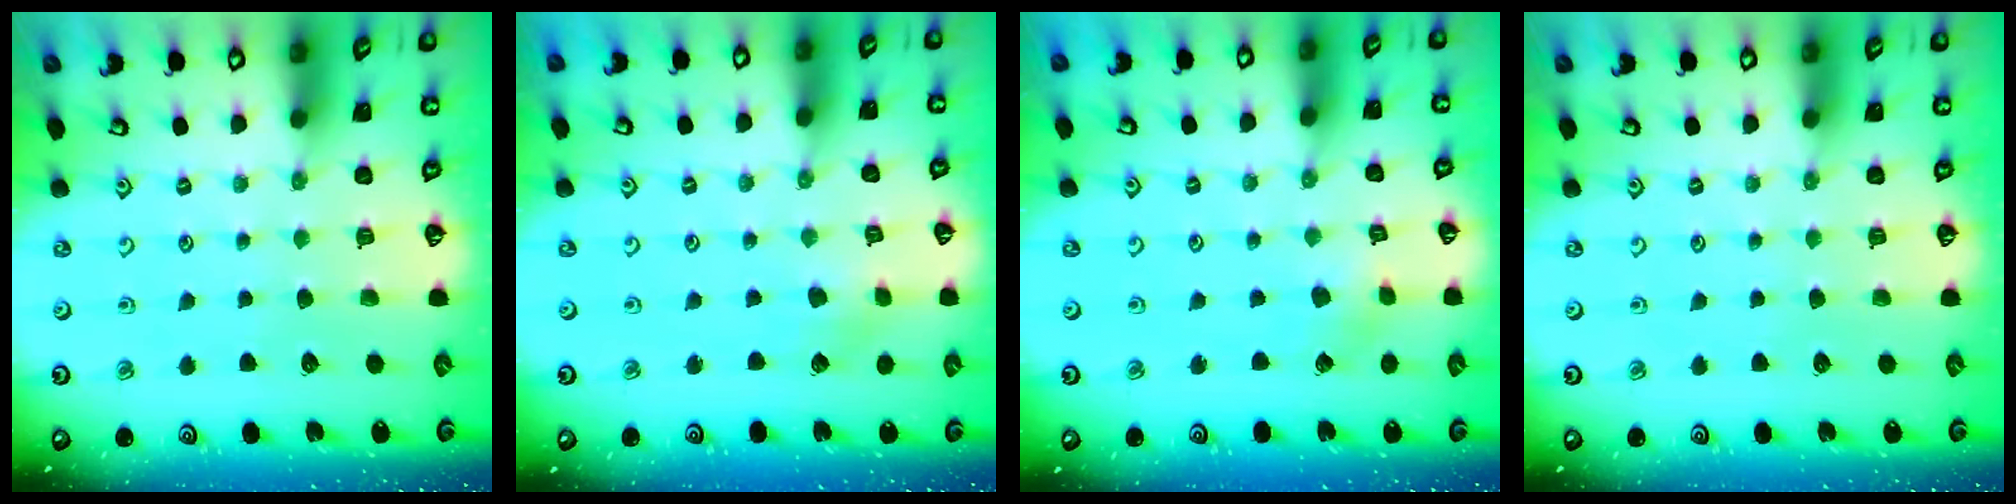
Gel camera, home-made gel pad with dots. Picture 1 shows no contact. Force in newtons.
{"total": 2.7, "press": 2.7, "slide": 0.3}
{"total": 2.8, "press": 2.8, "slide": 0.2}
{"total": 0.0}